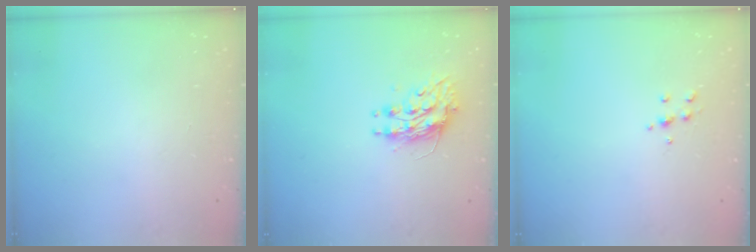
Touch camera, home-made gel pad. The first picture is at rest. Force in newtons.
{"total": 10.2, "press": 10.2, "slide": 0.7}
{"total": 5.8, "press": 5.7, "slide": 0.8}